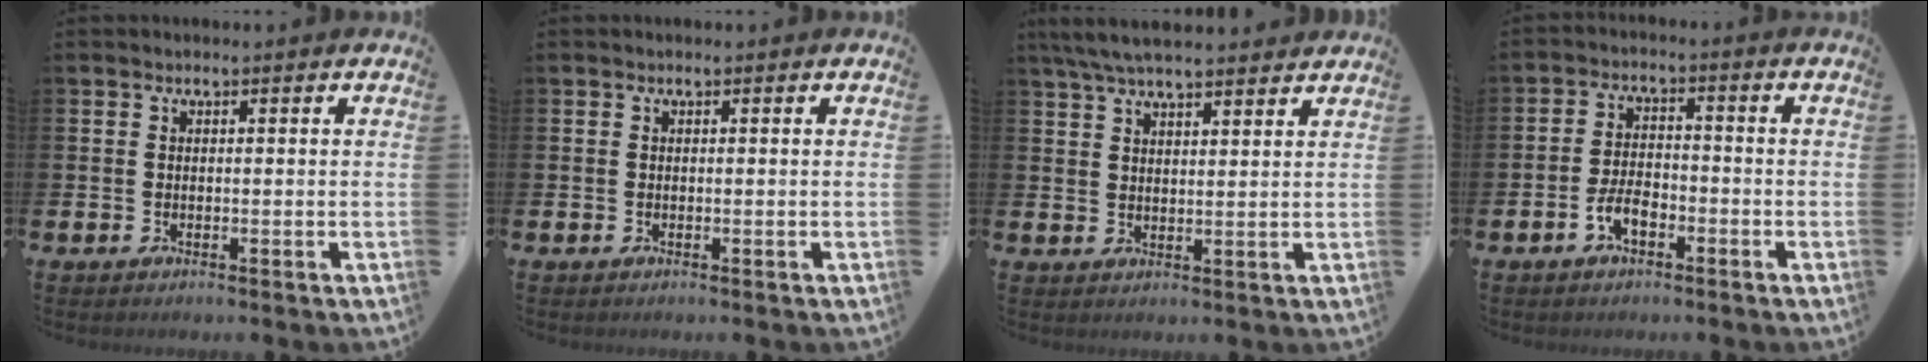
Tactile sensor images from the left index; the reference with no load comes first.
{"total": 0.0}
{"total": 5.8, "force": [5.4, 0.9, 2.0], "torque": [-0.051, -0.014, 0.099]}
{"total": 3.7, "force": [-1.9, 1.7, 2.7], "torque": [-0.055, 0.004, -0.037]}